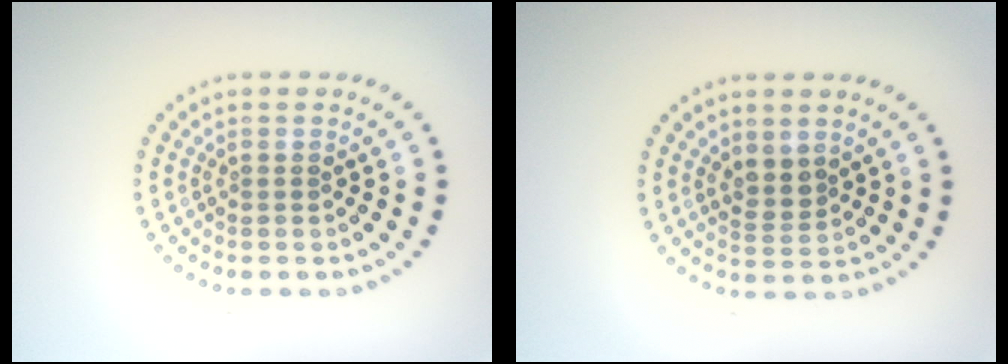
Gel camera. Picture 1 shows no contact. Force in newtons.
{"total": 2.0, "press": 1.8, "slide": 0.9}